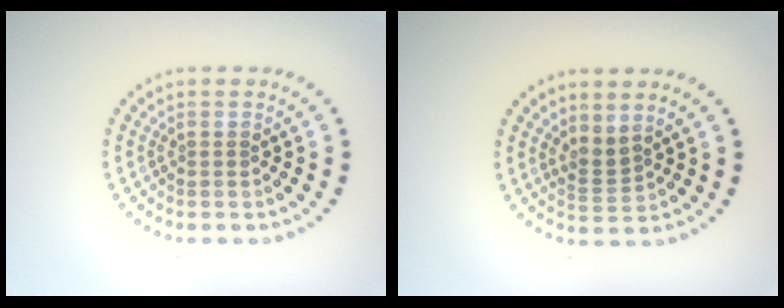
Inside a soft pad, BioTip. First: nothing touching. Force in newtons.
{"total": 1.9, "press": 1.3, "slide": 1.3}